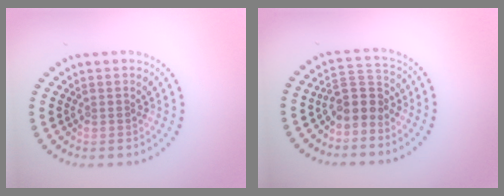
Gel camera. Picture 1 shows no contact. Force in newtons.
{"total": 3.1, "press": 2.5, "slide": 1.7}